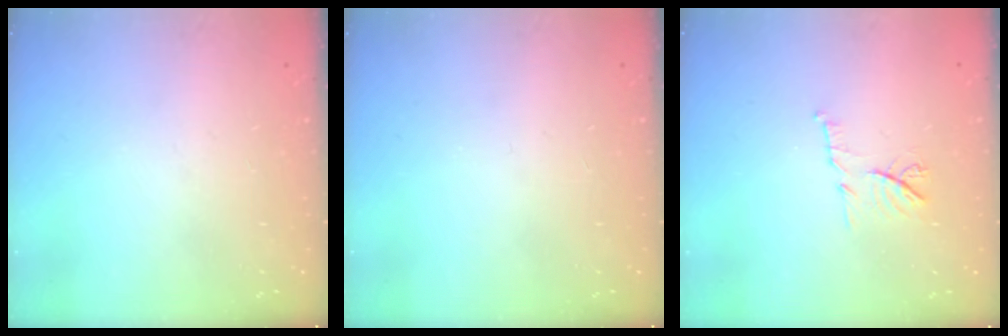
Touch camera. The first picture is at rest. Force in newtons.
{"total": 0.0}
{"total": 7.5, "press": 7.5, "slide": 0.7}